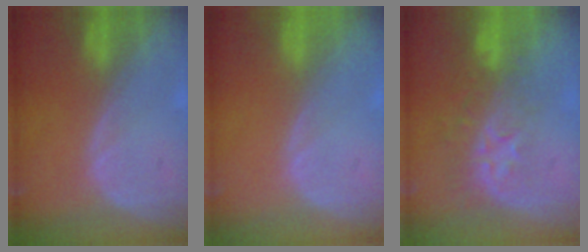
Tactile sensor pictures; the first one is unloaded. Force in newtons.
{"total": 0.0}
{"total": 8.7, "press": 7.2, "slide": 5.0}